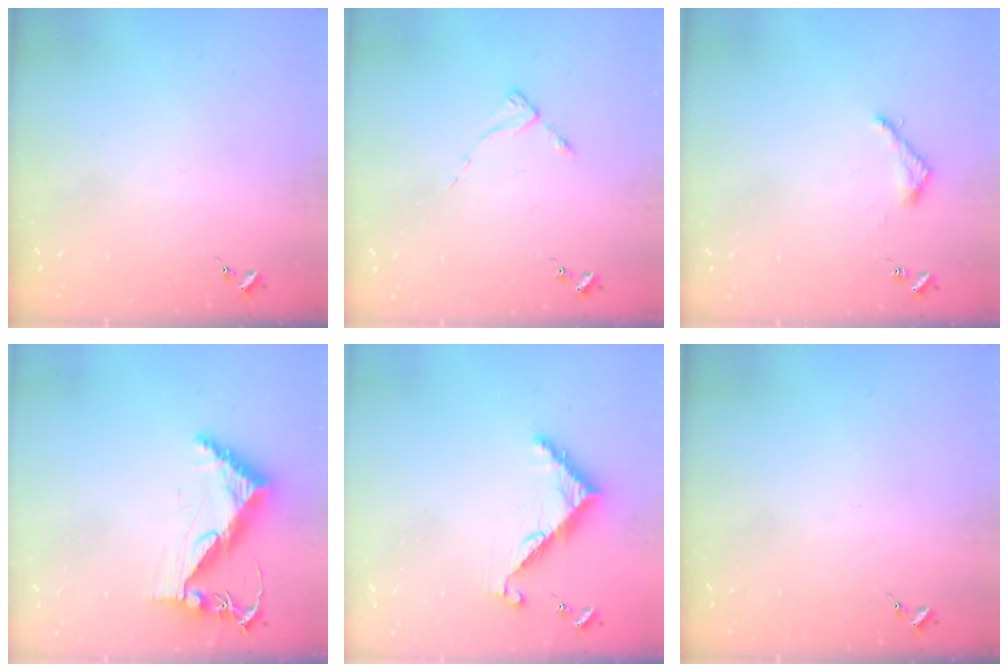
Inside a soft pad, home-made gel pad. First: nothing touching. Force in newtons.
{"total": 2.2, "press": 2.2, "slide": 0.4}
{"total": 3.6, "press": 3.6, "slide": 0.4}
{"total": 8.3, "press": 8.2, "slide": 1.2}
{"total": 7.8, "press": 7.8, "slide": 0.1}
{"total": 0.0}